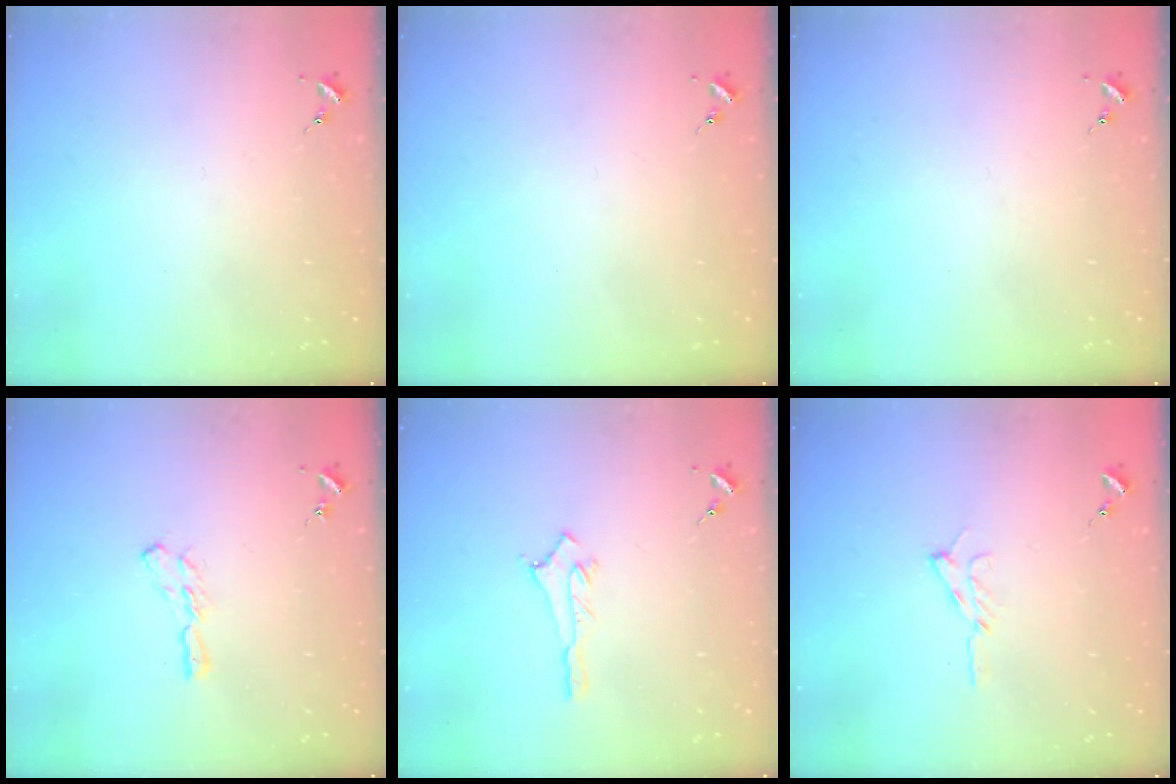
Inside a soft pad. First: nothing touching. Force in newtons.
{"total": 0.0}
{"total": 0.0}
{"total": 5.8, "press": 5.8, "slide": 0.5}
{"total": 2.8, "press": 2.8, "slide": 0.3}
{"total": 6.5, "press": 6.5, "slide": 0.8}